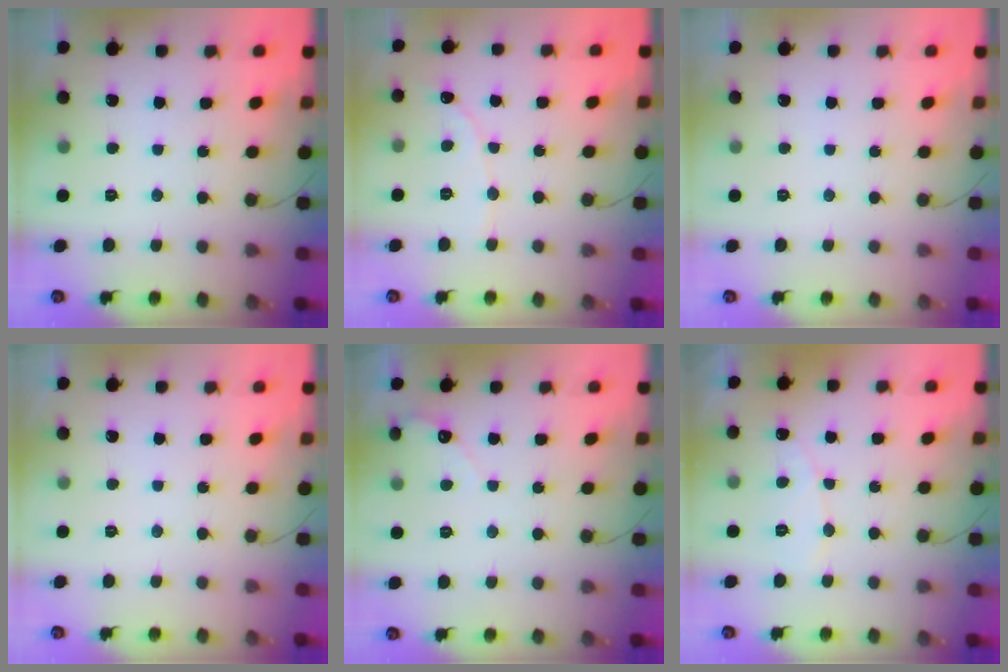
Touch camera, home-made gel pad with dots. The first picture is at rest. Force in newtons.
{"total": 2.3, "press": 2.3, "slide": 0.2}
{"total": 0.0}
{"total": 0.0}
{"total": 2.2, "press": 2.2, "slide": 0.1}
{"total": 4.9, "press": 4.9, "slide": 0.4}